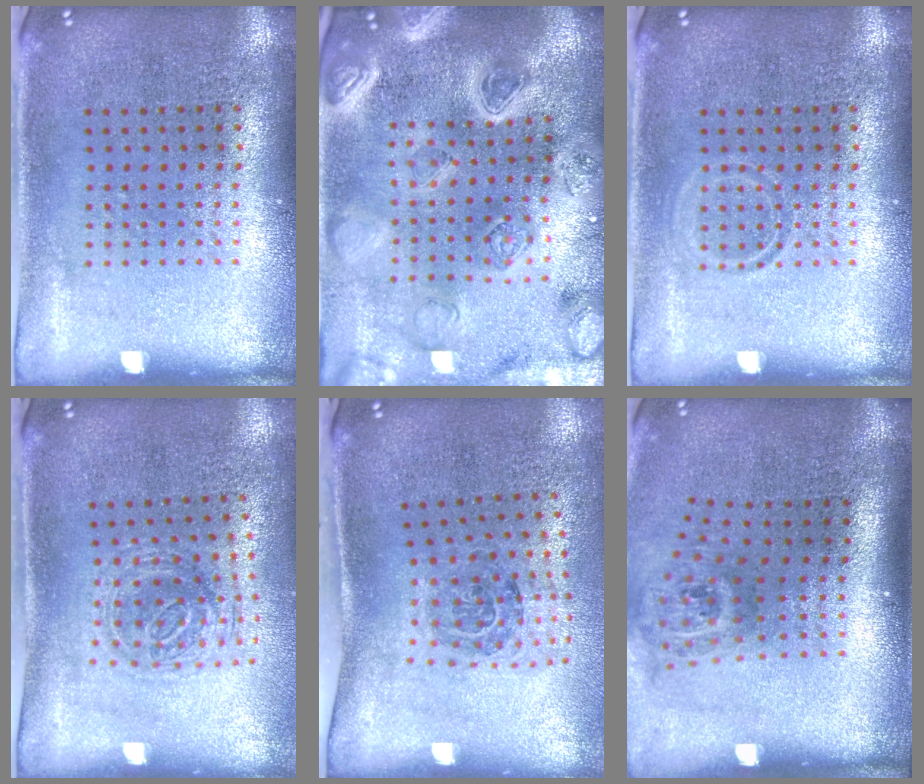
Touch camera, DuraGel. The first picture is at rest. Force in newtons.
{"total": 4.6, "press": 4.0, "slide": 2.3}
{"total": 0.9, "press": 0.9, "slide": 0.2}
{"total": 1.1, "press": 1.0, "slide": 0.3}
{"total": 1.4, "press": 1.0, "slide": 1.0}
{"total": 1.9, "press": 1.3, "slide": 1.4}